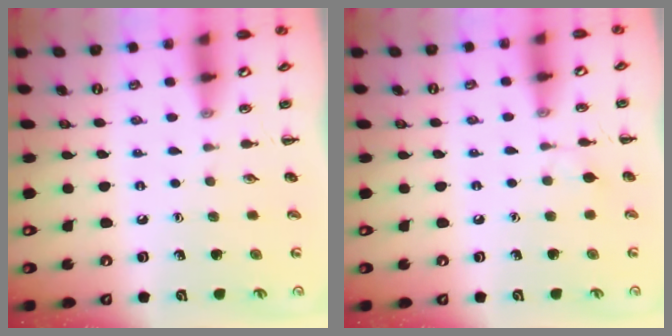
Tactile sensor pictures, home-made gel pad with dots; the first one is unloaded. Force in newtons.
{"total": 4.1, "press": 3.9, "slide": 1.3}